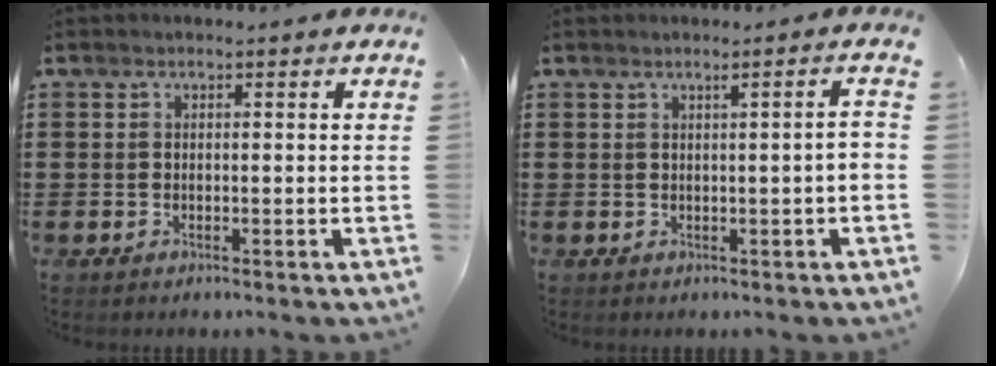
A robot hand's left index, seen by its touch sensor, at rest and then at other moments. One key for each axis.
{"total": 2.3, "fx": 0.2, "fy": -0.4, "fz": 2.3, "tx": -0.037, "ty": -0.007, "tz": 0.002}